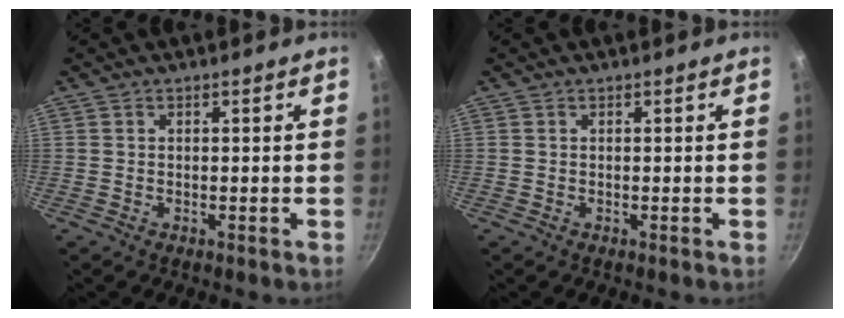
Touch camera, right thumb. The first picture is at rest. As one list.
[{"total": 0.0}]